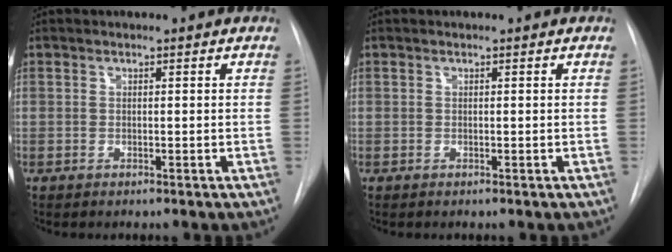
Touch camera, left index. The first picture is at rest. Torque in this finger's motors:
{"motor_torque": [0.00, 0.00, 0.00, 0.00]}